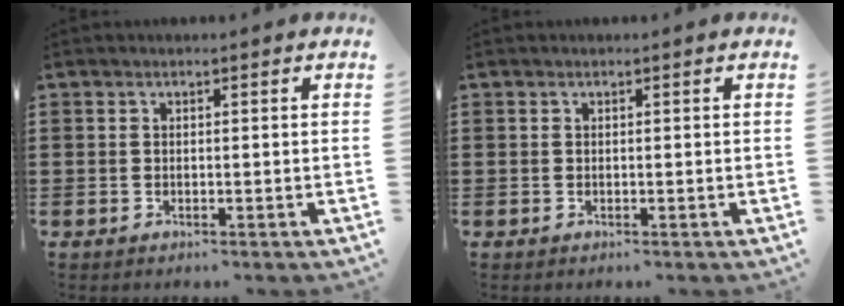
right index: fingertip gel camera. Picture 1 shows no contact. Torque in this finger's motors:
{"motor_torque": [-0.56, 0.66, 0.00, 0.01]}